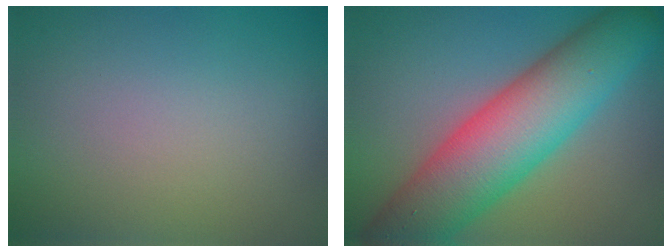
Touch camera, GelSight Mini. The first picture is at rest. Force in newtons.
{"total": 11.0, "press": 11.0, "slide": 0.5}